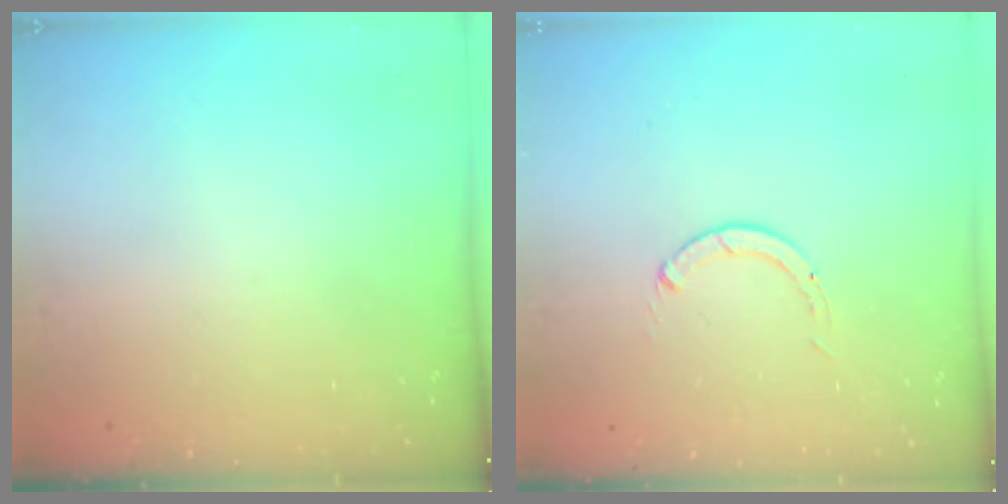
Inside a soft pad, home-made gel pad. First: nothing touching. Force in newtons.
{"total": 0.0}